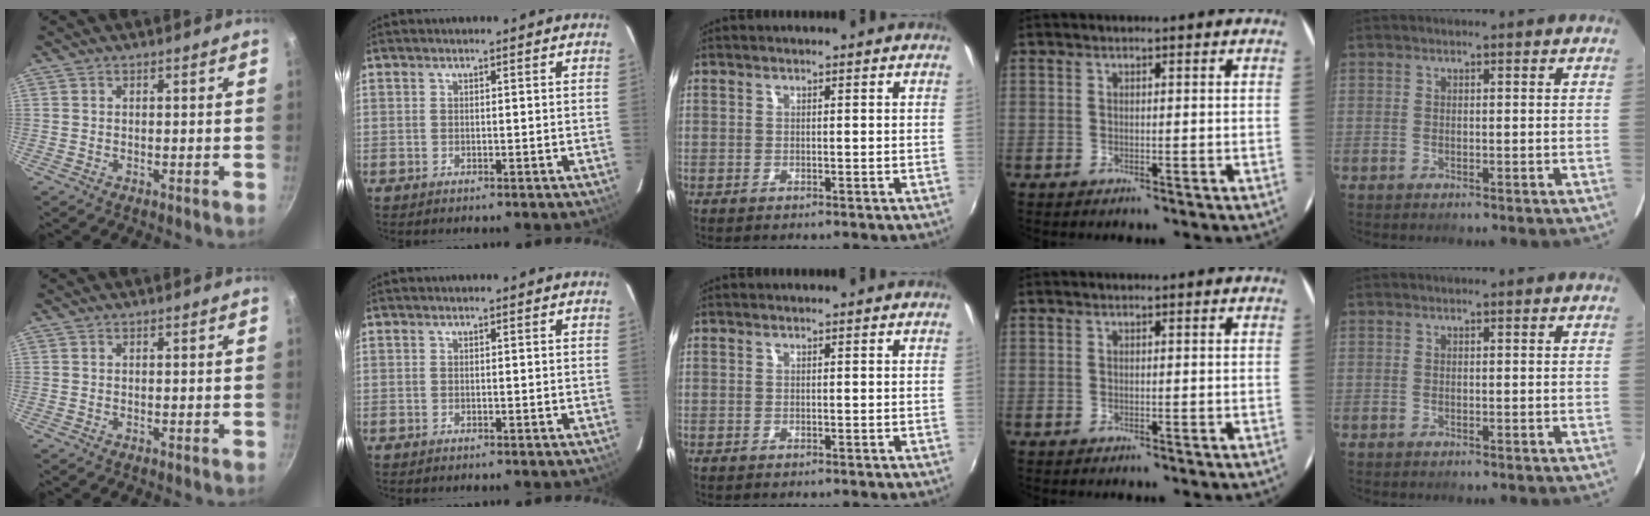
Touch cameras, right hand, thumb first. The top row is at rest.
{}